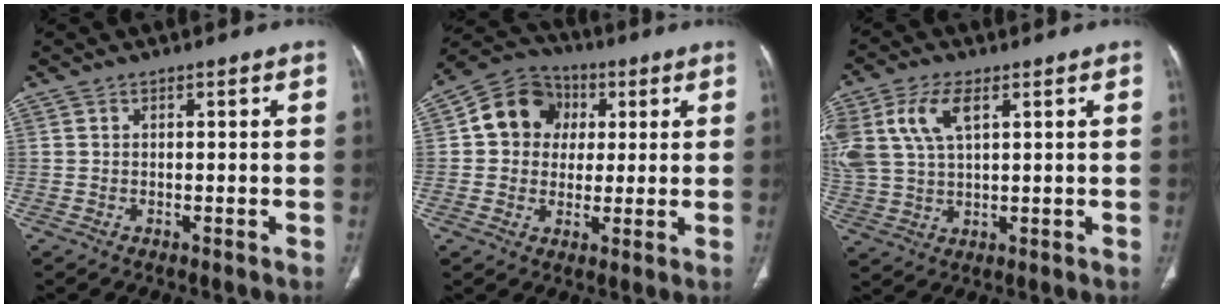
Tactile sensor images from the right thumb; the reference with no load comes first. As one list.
[{"total": 11.5, "force": [2.1, 10.1, 5.1], "torque": [-0.057, 0.012, 0.024]}, {"total": 11.4, "force": [4.4, 5.9, 8.7], "torque": [-0.202, 0.005, 0.092]}]